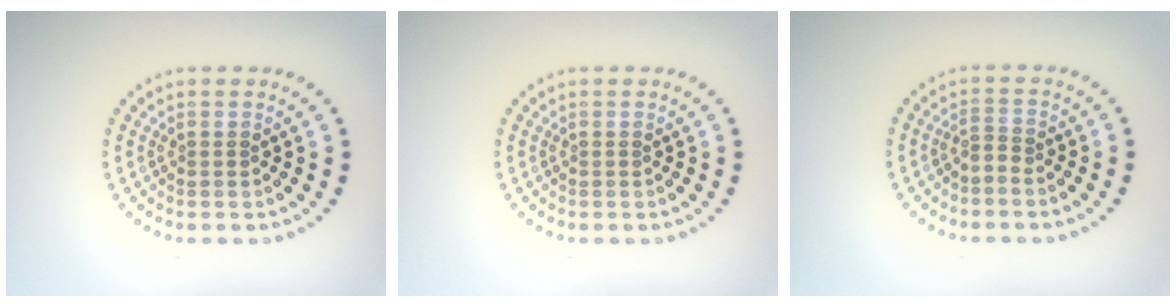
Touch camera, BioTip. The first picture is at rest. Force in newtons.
{"total": 0.0}
{"total": 1.1, "press": 0.5, "slide": 1.0}